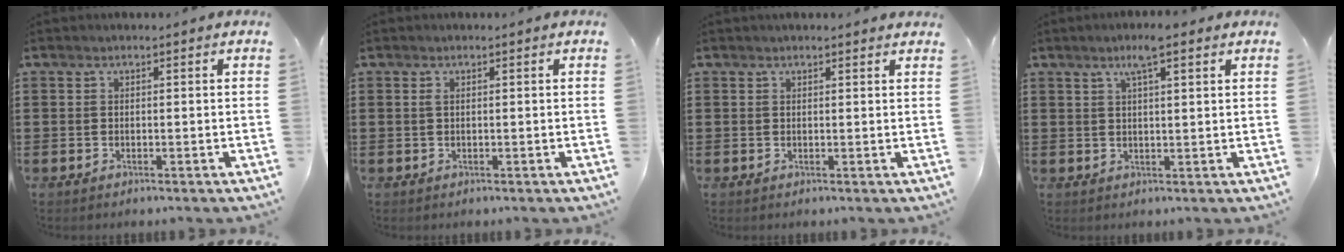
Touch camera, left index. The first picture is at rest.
{"total": 0.7, "force": [0.2, 0.1, 0.7], "torque": [-0.015, -0.001, 0.004]}
{"total": 1.0, "force": [0.9, 0.1, 0.3], "torque": [-0.008, 0.001, 0.018]}
{"total": 4.8, "force": [2.9, 0.4, 3.8], "torque": [-0.071, 0.003, 0.048]}